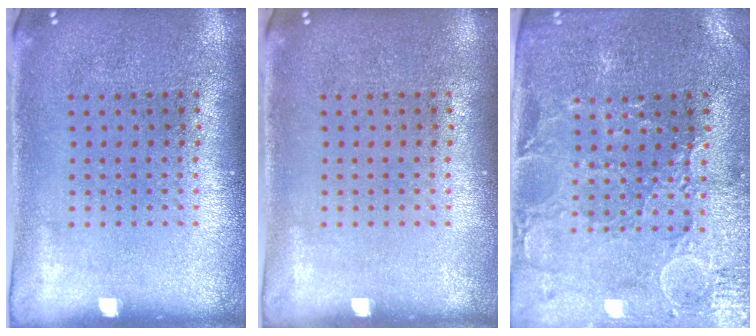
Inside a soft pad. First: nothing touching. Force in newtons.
{"total": 0.0}
{"total": 1.3, "press": 1.3, "slide": 0.4}